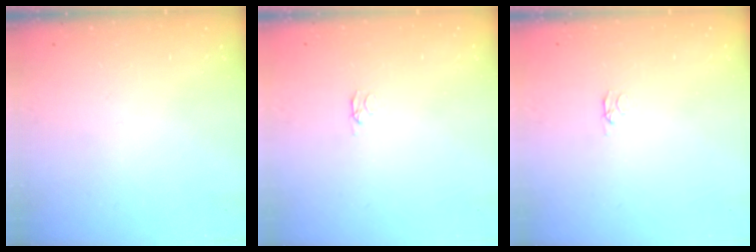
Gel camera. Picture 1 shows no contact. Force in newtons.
{"total": 2.1, "press": 2.0, "slide": 0.3}
{"total": 2.1, "press": 2.0, "slide": 0.3}